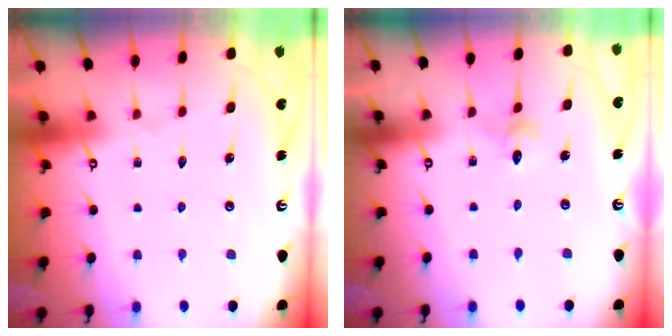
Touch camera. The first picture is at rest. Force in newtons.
{"total": 2.2, "press": 2.2, "slide": 0.2}